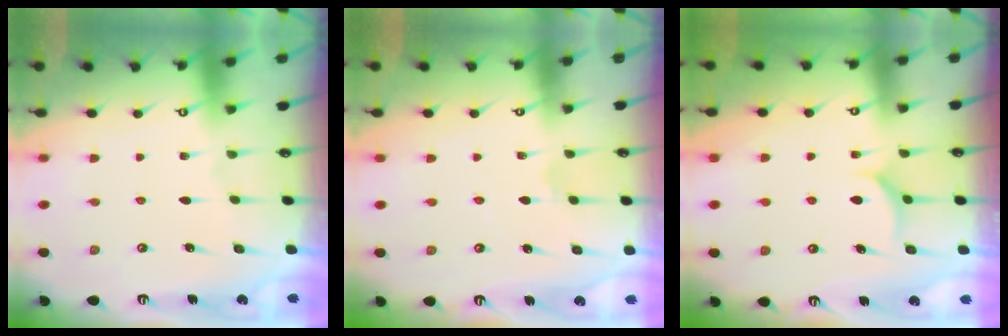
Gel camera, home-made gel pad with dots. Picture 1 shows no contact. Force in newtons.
{"total": 1.2, "press": 1.2, "slide": 0.1}
{"total": 5.0, "press": 5.0, "slide": 0.6}